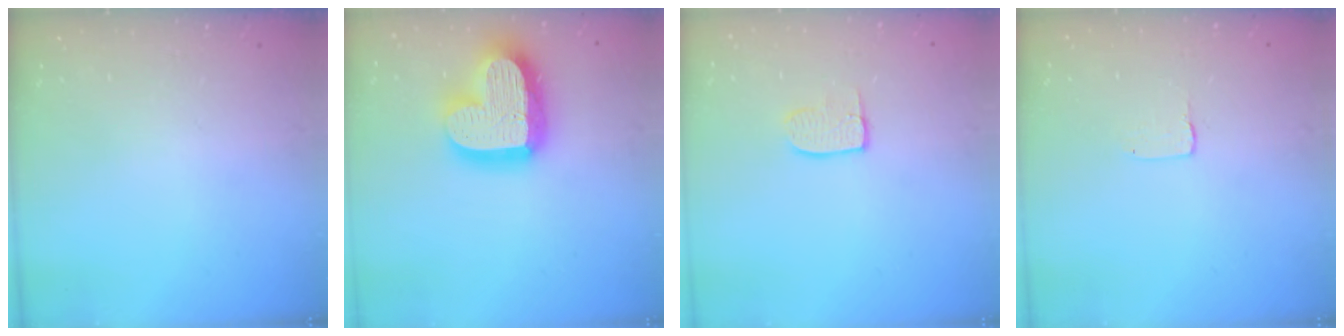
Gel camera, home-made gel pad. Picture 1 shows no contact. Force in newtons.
{"total": 22.4, "press": 22.4, "slide": 1.9}
{"total": 7.0, "press": 7.0, "slide": 0.3}
{"total": 1.0, "press": 1.0, "slide": 0.1}